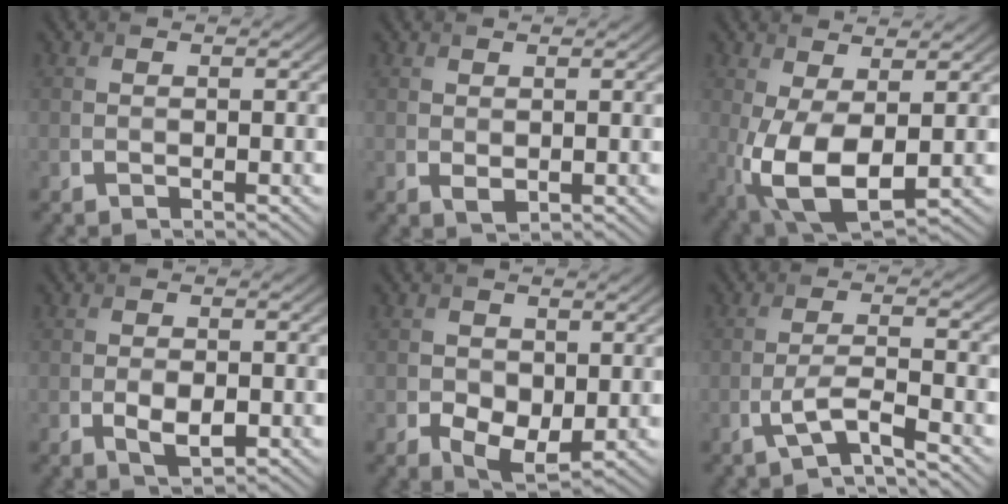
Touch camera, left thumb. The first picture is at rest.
{"total": 1.1, "force": [0.2, 0.7, 0.8], "torque": [-0.018, -0.004, 0.008]}
{"total": 9.2, "force": [-0.7, 4.6, 8.0], "torque": [-0.191, -0.016, -0.008]}
{"total": 3.0, "force": [-0.8, 1.7, 2.3], "torque": [-0.047, -0.010, -0.009]}
{"total": 4.5, "force": [-0.4, 3.3, 3.1], "torque": [-0.063, -0.014, -0.006]}
{"total": 3.9, "force": [-2.4, 0.6, 3.1], "torque": [-0.064, 0.008, -0.058]}